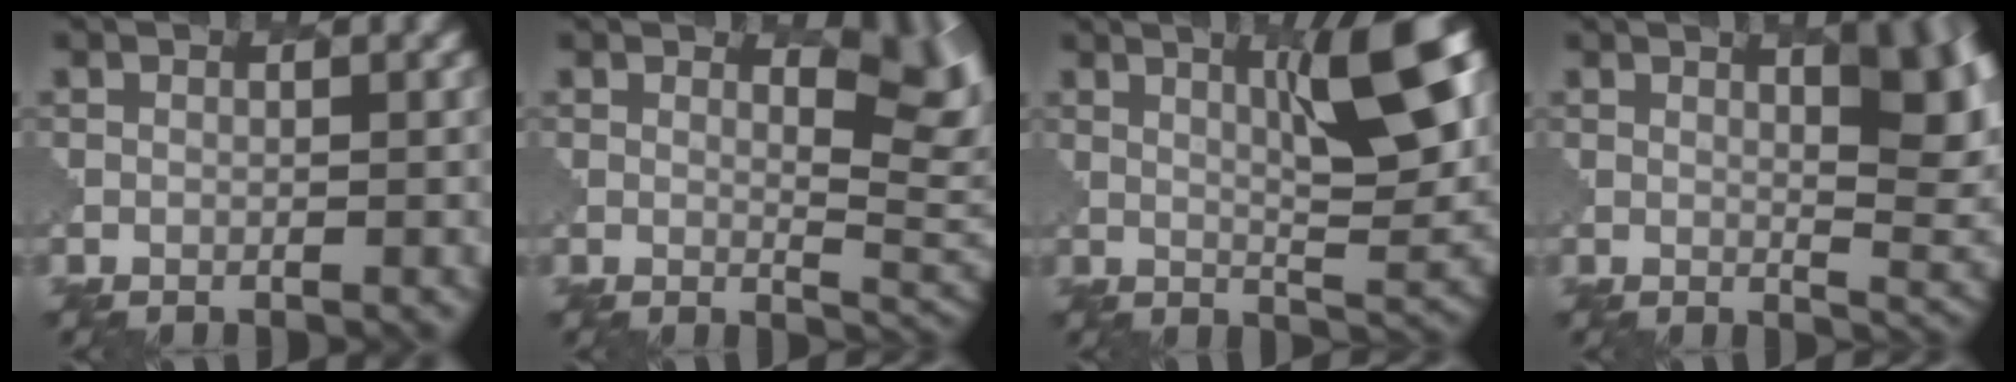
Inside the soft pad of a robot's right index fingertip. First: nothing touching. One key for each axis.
{"total": 5.9, "fx": 2.8, "fy": 2.4, "fz": 4.6, "tx": -0.061, "ty": -0.010, "tz": 0.040}
{"total": 7.3, "fx": 3.0, "fy": 1.1, "fz": 6.6, "tx": -0.096, "ty": -0.001, "tz": 0.049}
{"total": 8.8, "fx": 3.2, "fy": 3.3, "fz": 7.5, "tx": -0.064, "ty": 0.008, "tz": 0.040}